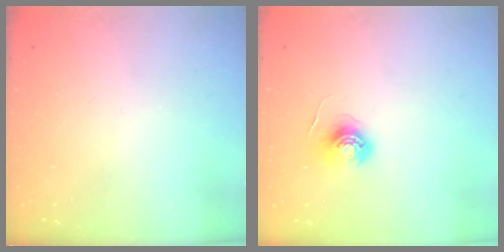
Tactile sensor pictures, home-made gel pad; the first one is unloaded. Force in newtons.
{"total": 6.0, "press": 6.0, "slide": 0.3}